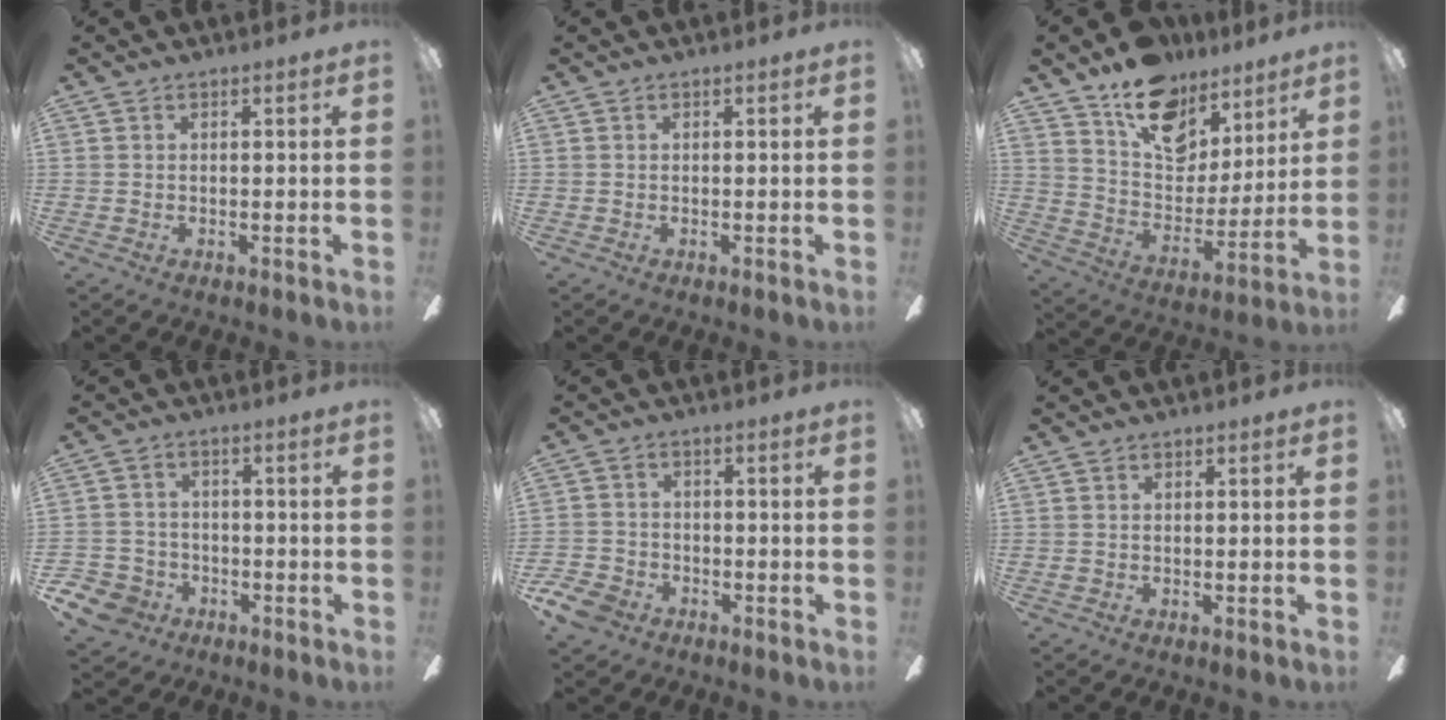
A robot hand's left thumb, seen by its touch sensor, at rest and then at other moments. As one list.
[{"total": 0.0}, {"total": 17.3, "force": [11.6, 10.4, 7.5], "torque": [-0.117, -0.067, 0.214]}, {"total": 7.1, "force": [-3.9, 5.6, 1.8], "torque": [-0.060, 0.028, -0.075]}, {"total": 6.7, "force": [-4.3, 4.4, 2.5], "torque": [-0.064, 0.025, -0.085]}, {"total": 0.6, "force": [0.0, 0.5, 0.1], "torque": [-0.002, 0.005, -0.002]}]